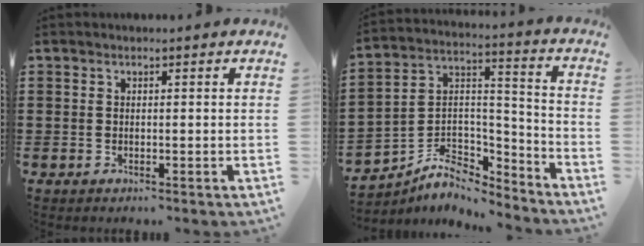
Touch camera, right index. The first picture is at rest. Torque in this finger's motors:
{"motor_torque": [-0.31, -0.68, 0.13, -0.01]}